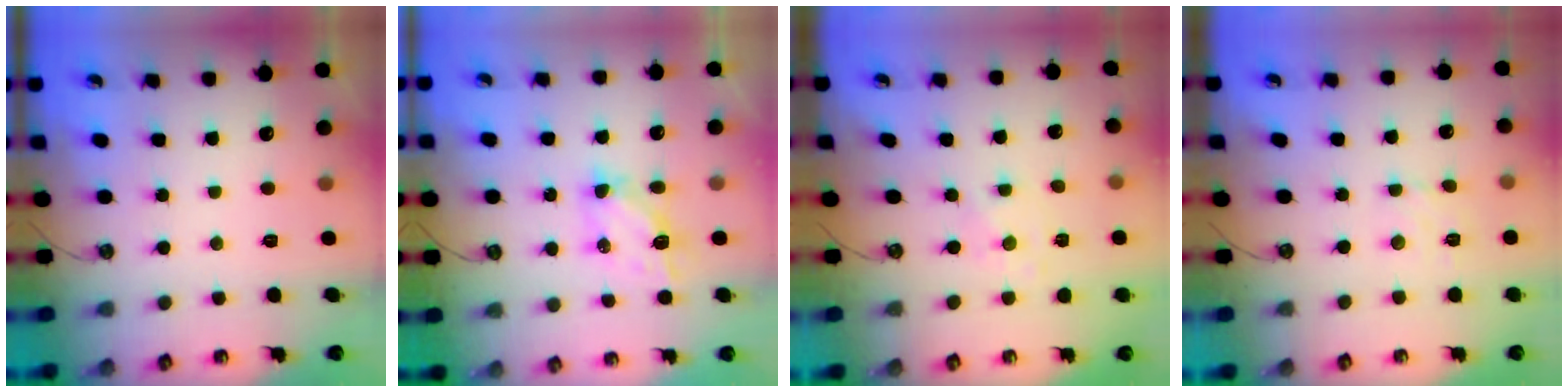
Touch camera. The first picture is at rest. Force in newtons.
{"total": 5.8, "press": 5.8, "slide": 0.2}
{"total": 1.3, "press": 1.3, "slide": 0.2}
{"total": 2.3, "press": 2.3, "slide": 0.5}